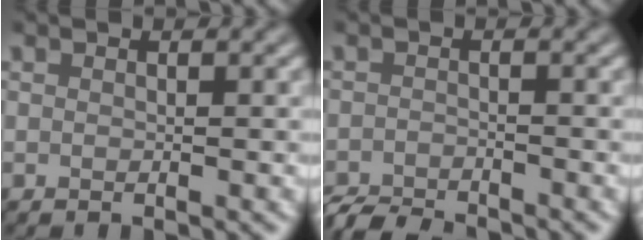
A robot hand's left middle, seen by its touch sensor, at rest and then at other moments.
{"total": 3.3, "force": [-3.2, 0.4, 0.6], "torque": [-0.008, -0.008, -0.063]}